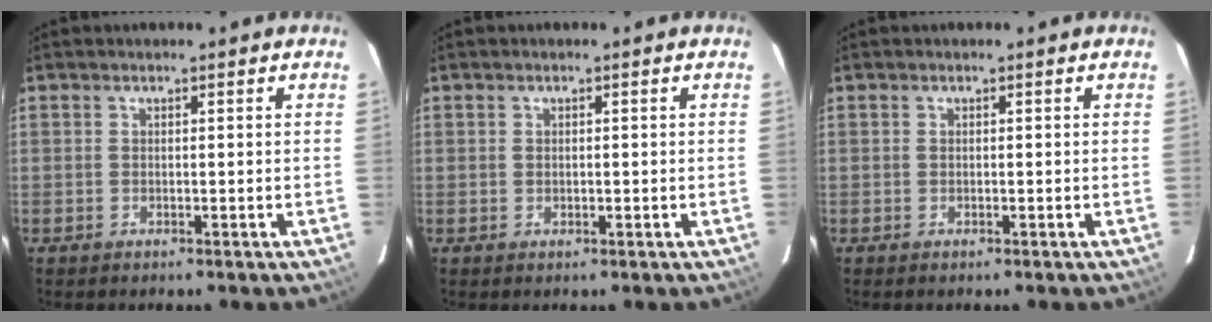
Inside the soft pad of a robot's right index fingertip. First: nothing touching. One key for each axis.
{"total": 0.6, "fx": 0.1, "fy": 0.6, "fz": 0.0, "tx": 0.002, "ty": 0.000, "tz": 0.003}
{"total": 0.0}